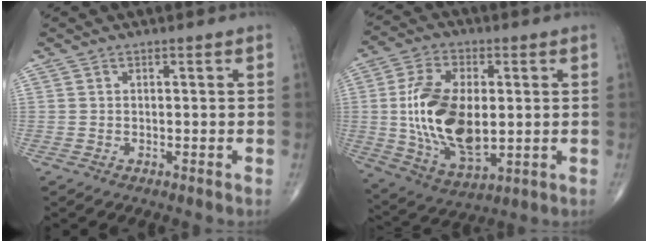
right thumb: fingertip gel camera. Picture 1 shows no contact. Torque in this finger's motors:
{"motor_torque": [2.38, 2.55, 1.98, 0.05, 0.23]}